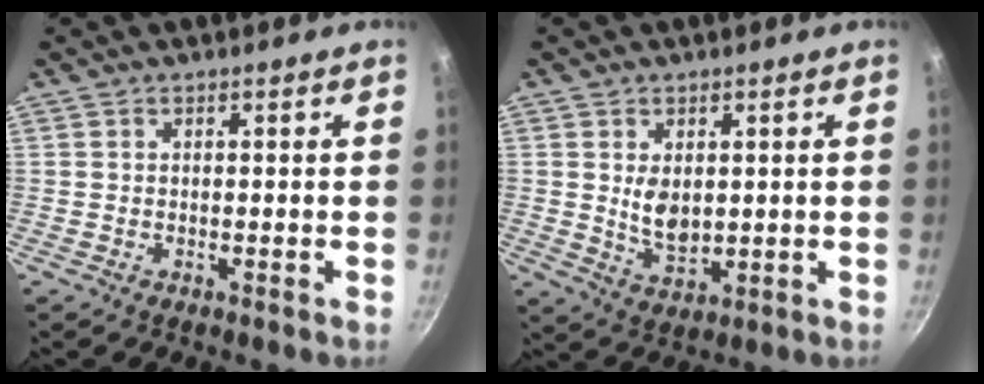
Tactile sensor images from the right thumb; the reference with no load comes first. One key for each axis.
{"total": 5.9, "fx": 1.0, "fy": 3.7, "fz": 4.5, "tx": -0.070, "ty": -0.019, "tz": 0.028}